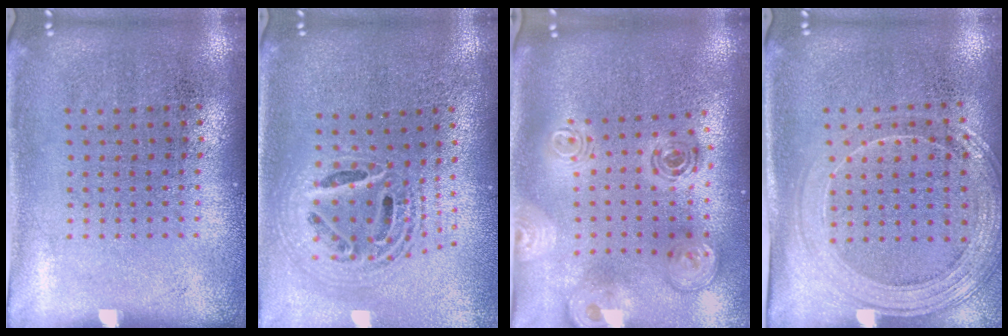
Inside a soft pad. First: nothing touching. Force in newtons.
{"total": 2.2, "press": 1.6, "slide": 1.5}
{"total": 2.1, "press": 1.7, "slide": 1.3}
{"total": 1.6, "press": 1.5, "slide": 0.4}